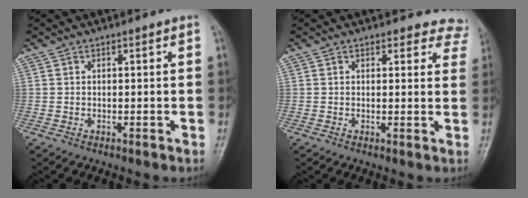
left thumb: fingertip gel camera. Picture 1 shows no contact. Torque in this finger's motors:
{"motor_torque": [-0.23, -0.08, -0.04, -0.05, 0.03]}